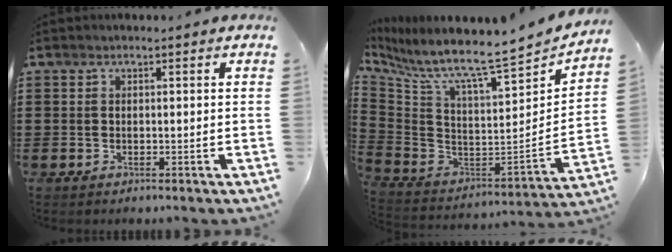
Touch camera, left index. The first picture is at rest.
{"total": 6.7, "force": [5.5, -0.2, 3.9], "torque": [-0.092, -0.071, 0.078]}